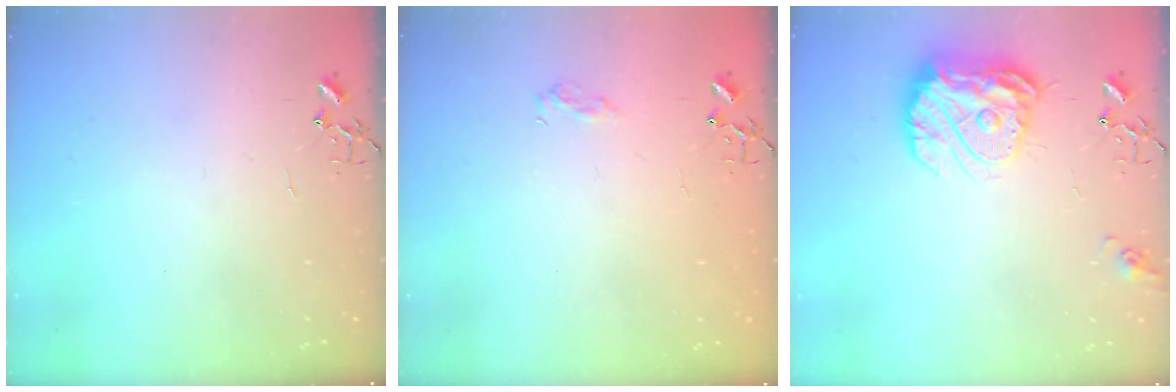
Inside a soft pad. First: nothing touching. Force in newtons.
{"total": 7.1, "press": 7.1, "slide": 0.8}
{"total": 17.1, "press": 17.0, "slide": 1.5}